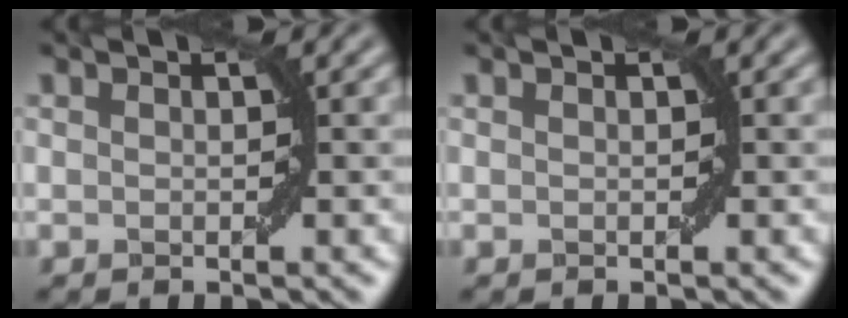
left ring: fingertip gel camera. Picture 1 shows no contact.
{"total": 0.0}